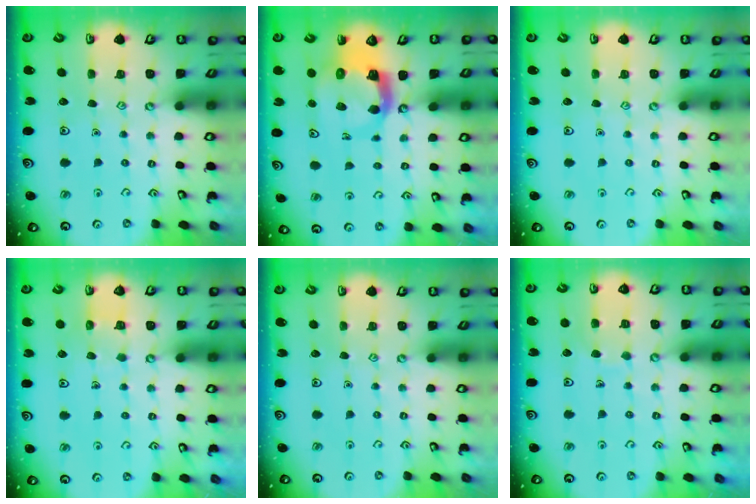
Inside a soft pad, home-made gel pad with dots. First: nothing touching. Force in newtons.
{"total": 6.7, "press": 6.6, "slide": 1.0}
{"total": 0.0}
{"total": 5.2, "press": 5.2, "slide": 0.3}
{"total": 0.0}
{"total": 5.4, "press": 5.3, "slide": 0.5}